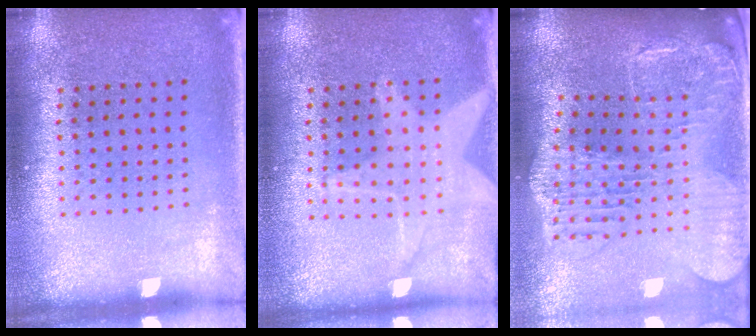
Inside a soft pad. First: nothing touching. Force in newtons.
{"total": 1.3, "press": 1.3, "slide": 0.2}
{"total": 2.7, "press": 2.3, "slide": 1.4}